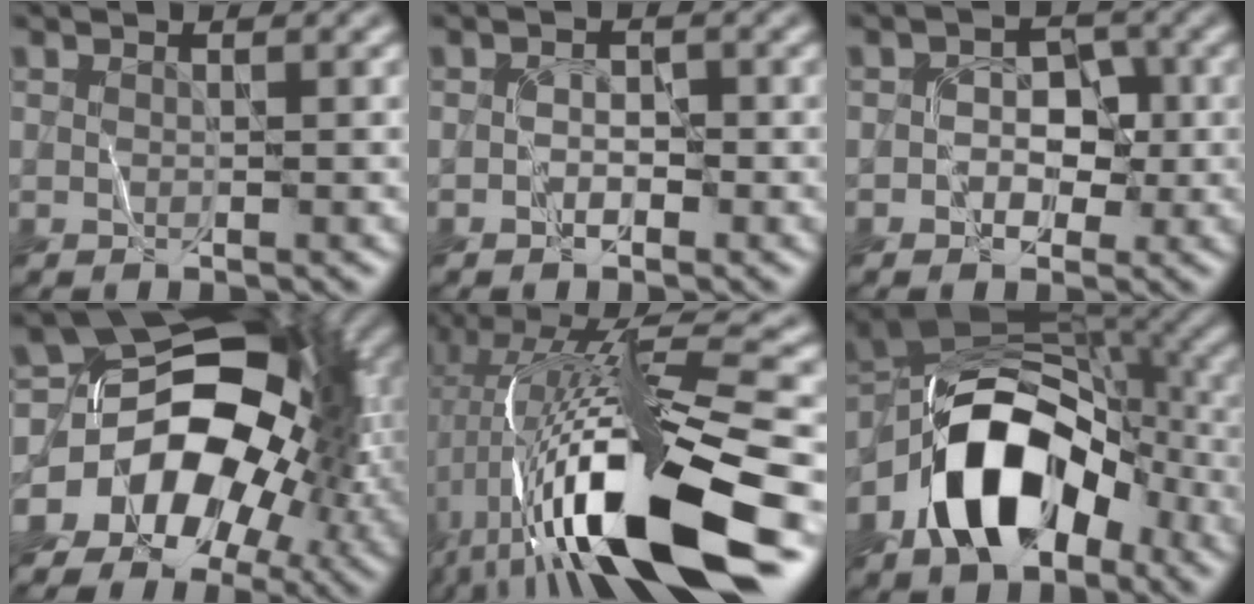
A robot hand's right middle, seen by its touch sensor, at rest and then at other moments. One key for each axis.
{"total": 1.4, "fx": -0.8, "fy": 1.0, "fz": 0.7, "tx": -0.008, "ty": 0.004, "tz": -0.014}
{"total": 2.8, "fx": -0.7, "fy": 2.2, "fz": 1.6, "tx": 0.000, "ty": 0.006, "tz": -0.021}
{"total": 14.8, "fx": -4.2, "fy": 10.4, "fz": 9.7, "tx": -0.115, "ty": 0.001, "tz": -0.079}
{"total": 16.8, "fx": -3.0, "fy": 5.2, "fz": 15.6, "tx": -0.281, "ty": 0.018, "tz": -0.054}
{"total": 11.8, "fx": -5.3, "fy": 7.0, "fz": 7.8, "tx": -0.127, "ty": 0.008, "tz": -0.101}